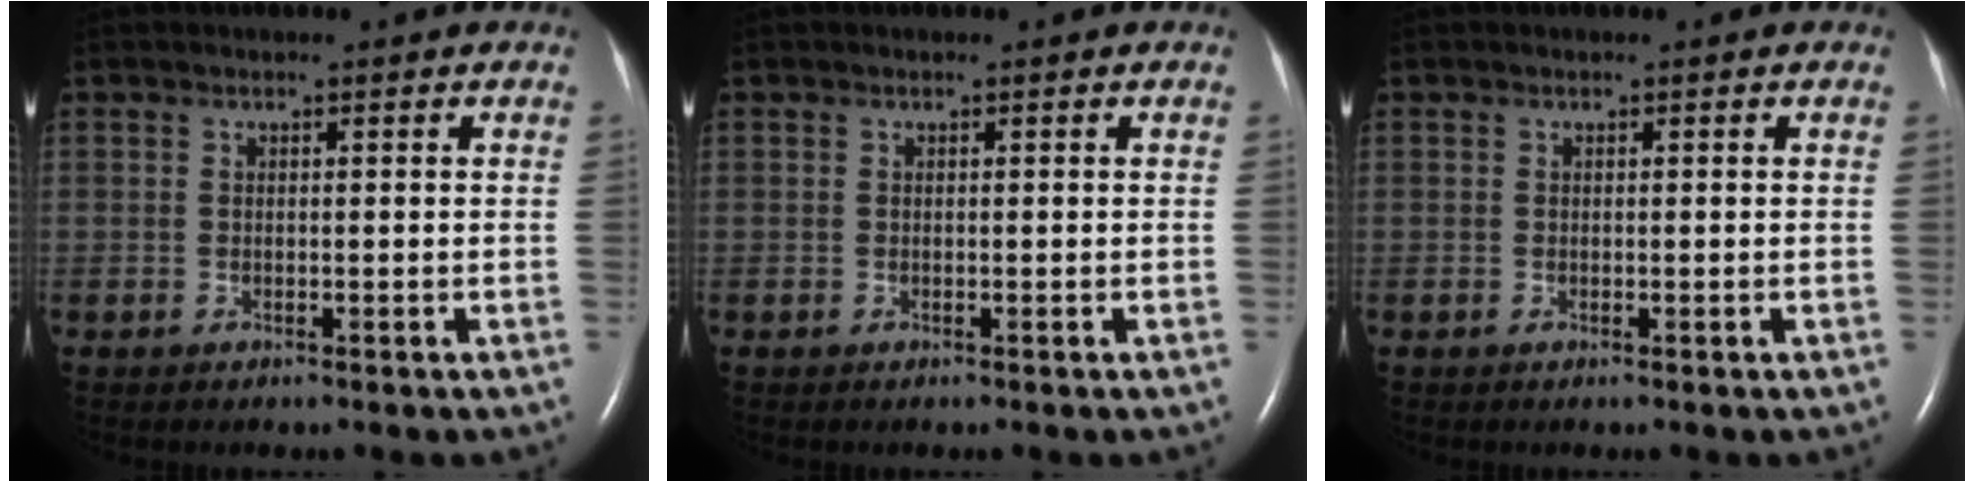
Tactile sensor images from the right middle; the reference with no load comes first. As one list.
[{"total": 0.0}, {"total": 0.0}]